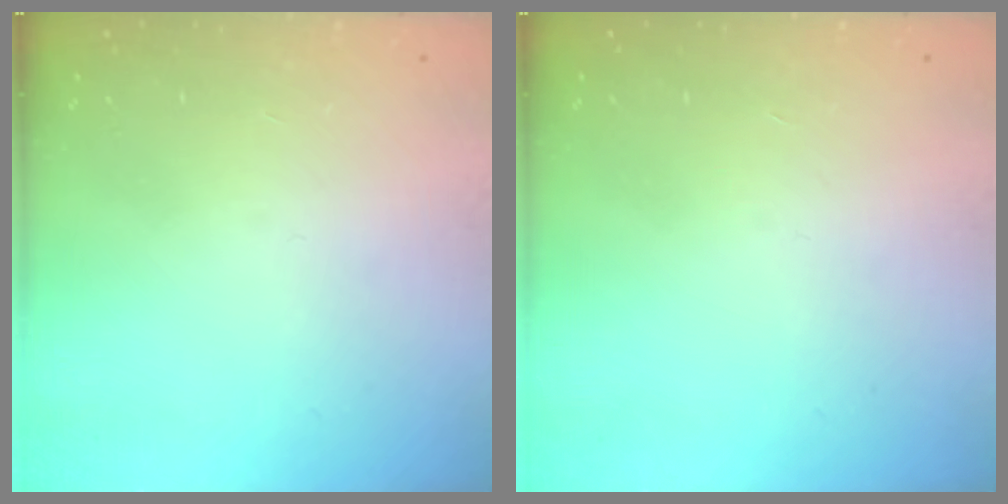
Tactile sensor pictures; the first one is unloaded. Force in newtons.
{"total": 0.0}